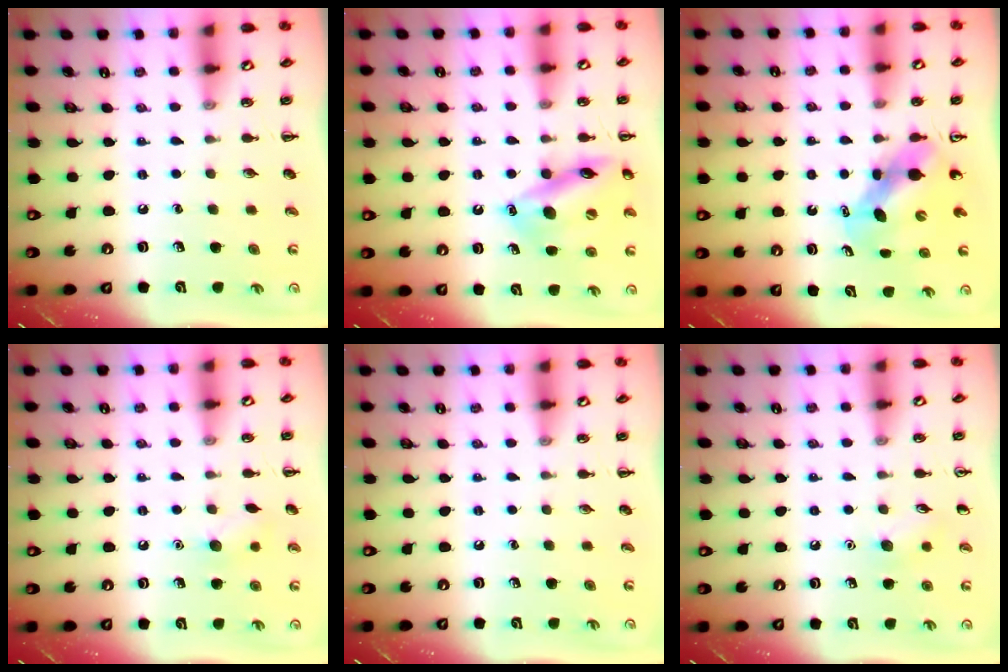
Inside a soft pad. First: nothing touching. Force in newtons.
{"total": 16.1, "press": 16.0, "slide": 1.9}
{"total": 5.5, "press": 5.4, "slide": 1.0}
{"total": 7.8, "press": 7.5, "slide": 2.0}
{"total": 0.0}
{"total": 5.9, "press": 5.6, "slide": 1.9}